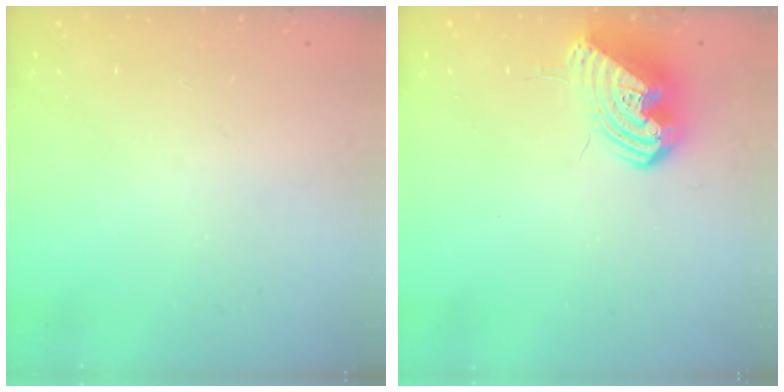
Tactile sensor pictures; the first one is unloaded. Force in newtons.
{"total": 11.2, "press": 11.1, "slide": 1.9}